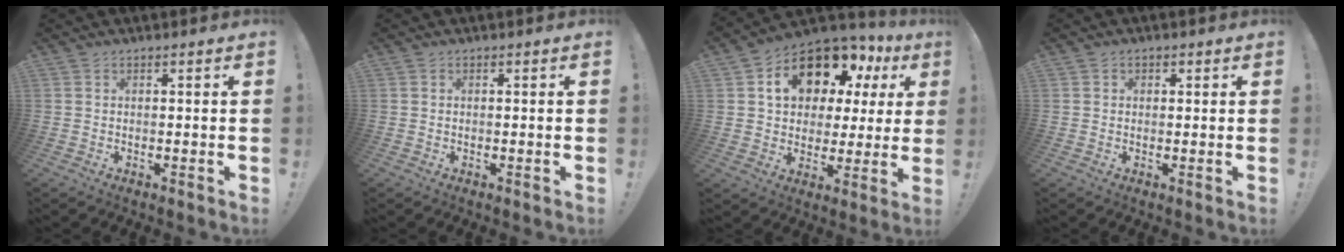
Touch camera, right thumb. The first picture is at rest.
{"total": 0.0}
{"total": 16.5, "force": [8.7, 10.0, 9.9], "torque": [-0.153, -0.051, 0.159]}
{"total": 1.1, "force": [0.2, 1.0, 0.4], "torque": [-0.002, 0.000, 0.002]}